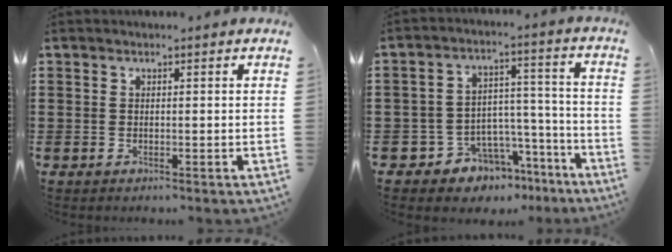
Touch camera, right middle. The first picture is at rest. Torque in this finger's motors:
{"motor_torque": [2.14, 0.00, 0.15, 0.02]}